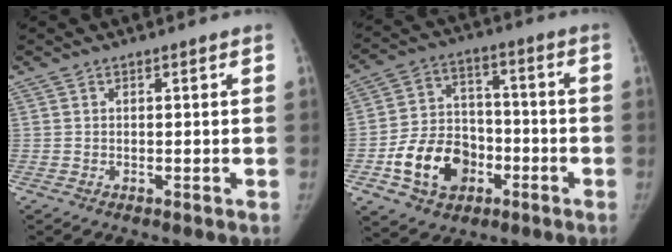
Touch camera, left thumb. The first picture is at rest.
{"total": 14.4, "force": [-5.5, 10.9, 7.6], "torque": [-0.098, 0.034, -0.091]}